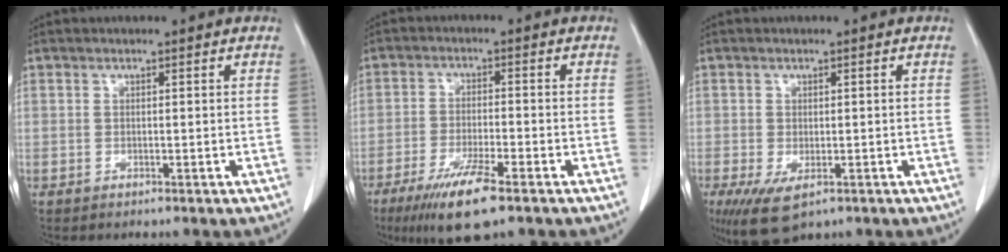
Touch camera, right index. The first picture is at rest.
{"total": 8.8, "force": [-5.6, 0.9, 6.8], "torque": [-0.129, -0.021, -0.094]}
{"total": 6.1, "force": [-3.1, 2.9, 4.3], "torque": [-0.075, -0.013, -0.043]}